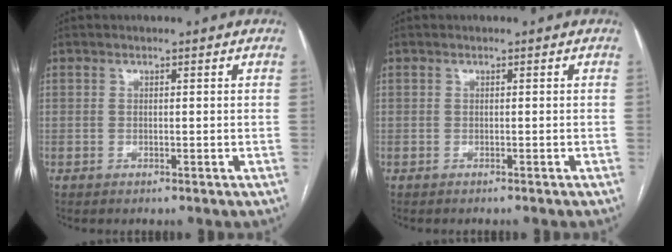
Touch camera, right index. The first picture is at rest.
{"total": 0.9, "force": [-0.9, 0.0, 0.3], "torque": [-0.005, 0.000, -0.011]}